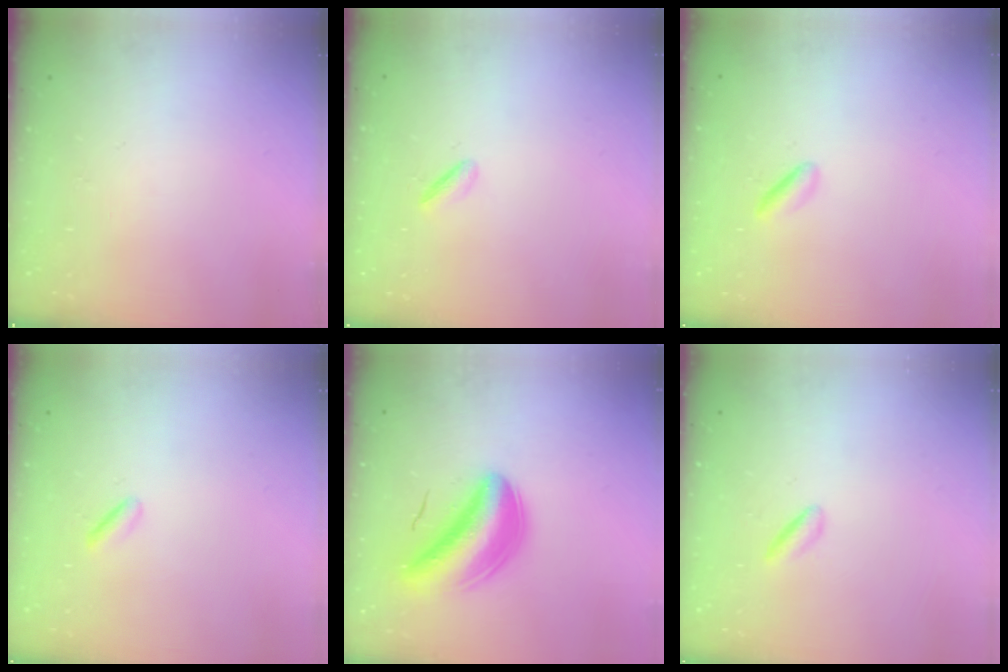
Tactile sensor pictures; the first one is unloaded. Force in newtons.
{"total": 2.0, "press": 1.8, "slide": 0.7}
{"total": 1.6, "press": 1.4, "slide": 0.7}
{"total": 1.1, "press": 0.9, "slide": 0.7}
{"total": 7.8, "press": 7.2, "slide": 2.8}
{"total": 1.0, "press": 0.7, "slide": 0.7}